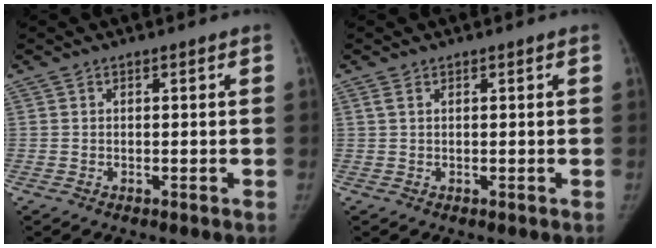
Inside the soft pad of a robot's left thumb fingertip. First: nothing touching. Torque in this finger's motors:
{"motor_torque": [0.24, -0.02, 0.38, -0.28, -0.01]}